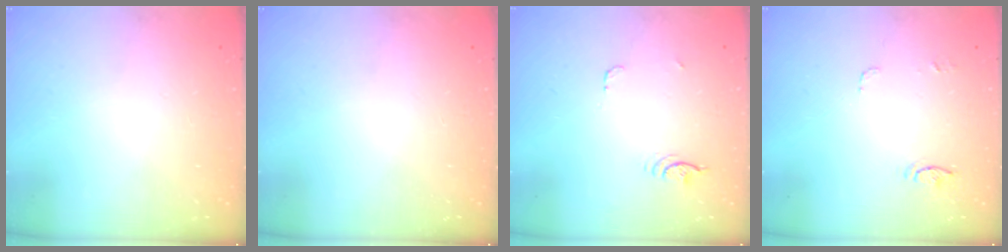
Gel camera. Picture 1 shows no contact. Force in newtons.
{"total": 0.0}
{"total": 3.8, "press": 3.5, "slide": 1.6}
{"total": 5.5, "press": 5.4, "slide": 0.4}